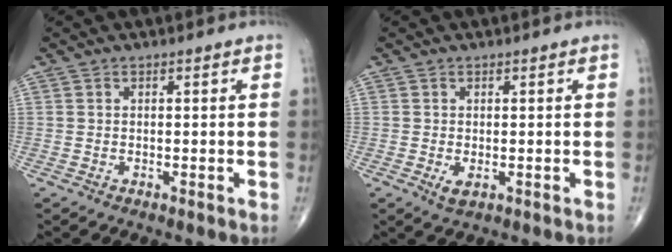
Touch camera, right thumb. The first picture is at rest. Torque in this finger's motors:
{"motor_torque": [-0.13, 0.03, 0.15, 0.38, -0.01]}